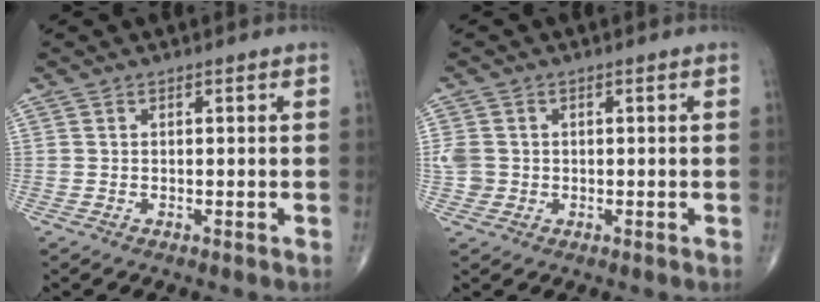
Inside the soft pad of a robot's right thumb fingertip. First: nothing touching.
{"total": 3.7, "force": [-0.1, 3.4, 1.6], "torque": [-0.025, 0.007, 0.003]}